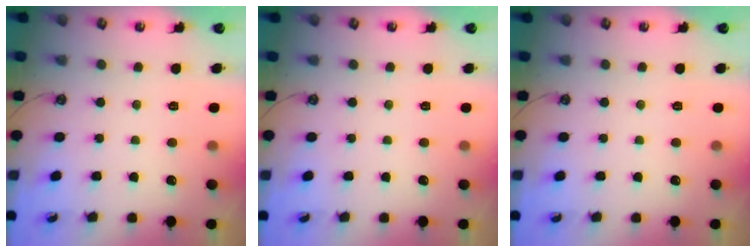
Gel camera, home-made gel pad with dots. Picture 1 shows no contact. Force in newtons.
{"total": 0.0}
{"total": 0.0}